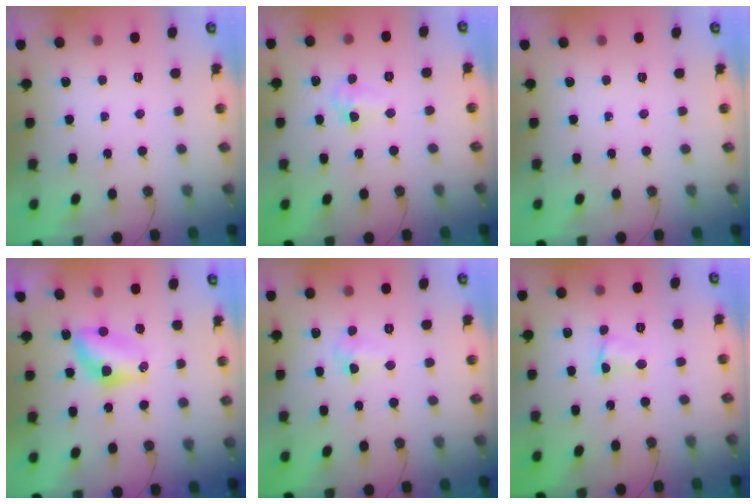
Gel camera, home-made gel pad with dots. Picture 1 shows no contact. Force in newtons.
{"total": 5.9, "press": 4.4, "slide": 3.8}
{"total": 0.0}
{"total": 7.1, "press": 6.9, "slide": 1.6}
{"total": 3.2, "press": 3.2, "slide": 0.5}
{"total": 1.5, "press": 1.4, "slide": 0.5}